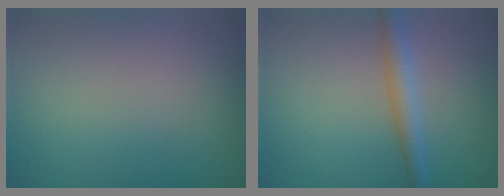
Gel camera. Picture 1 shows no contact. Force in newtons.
{"total": 2.5, "press": 2.5, "slide": 0.1}